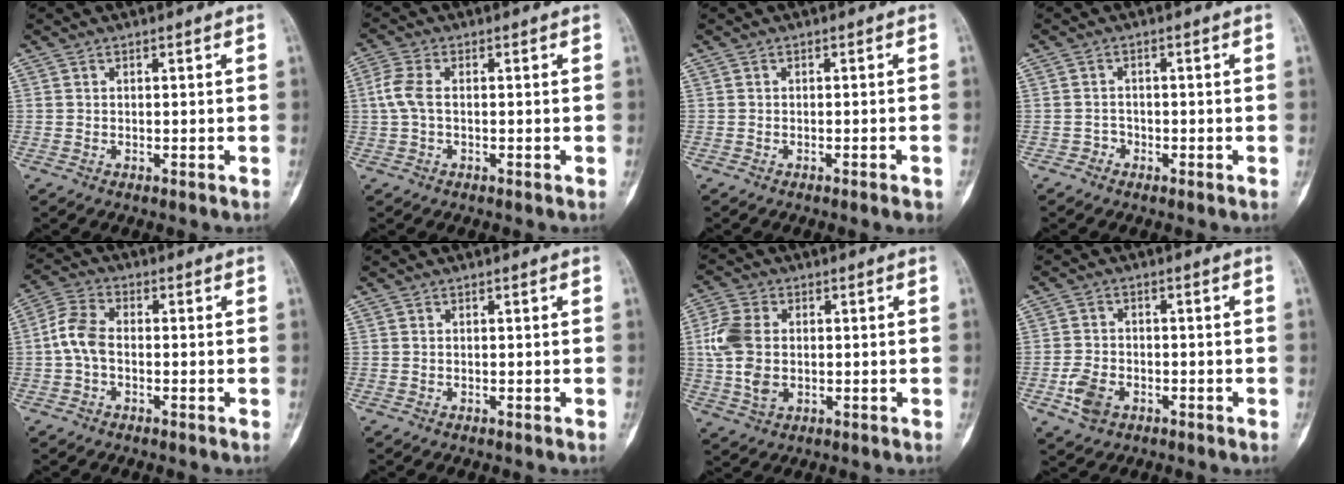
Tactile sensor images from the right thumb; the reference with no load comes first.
{"total": 4.2, "force": [-0.1, 2.2, 3.6], "torque": [-0.094, 0.008, -0.007]}
{"total": 2.2, "force": [-1.5, 0.2, 1.6], "torque": [-0.021, 0.006, -0.015]}
{"total": 1.4, "force": [-0.9, 1.1, 0.0], "torque": [0.007, 0.007, -0.023]}
{"total": 6.0, "force": [-0.9, 3.7, 4.7], "torque": [-0.093, 0.018, -0.029]}
{"total": 0.0}
{"total": 9.2, "force": [0.2, 6.2, 6.8], "torque": [-0.151, 0.004, 0.005]}
{"total": 5.3, "force": [-2.3, 3.6, 3.2], "torque": [-0.060, 0.009, -0.041]}